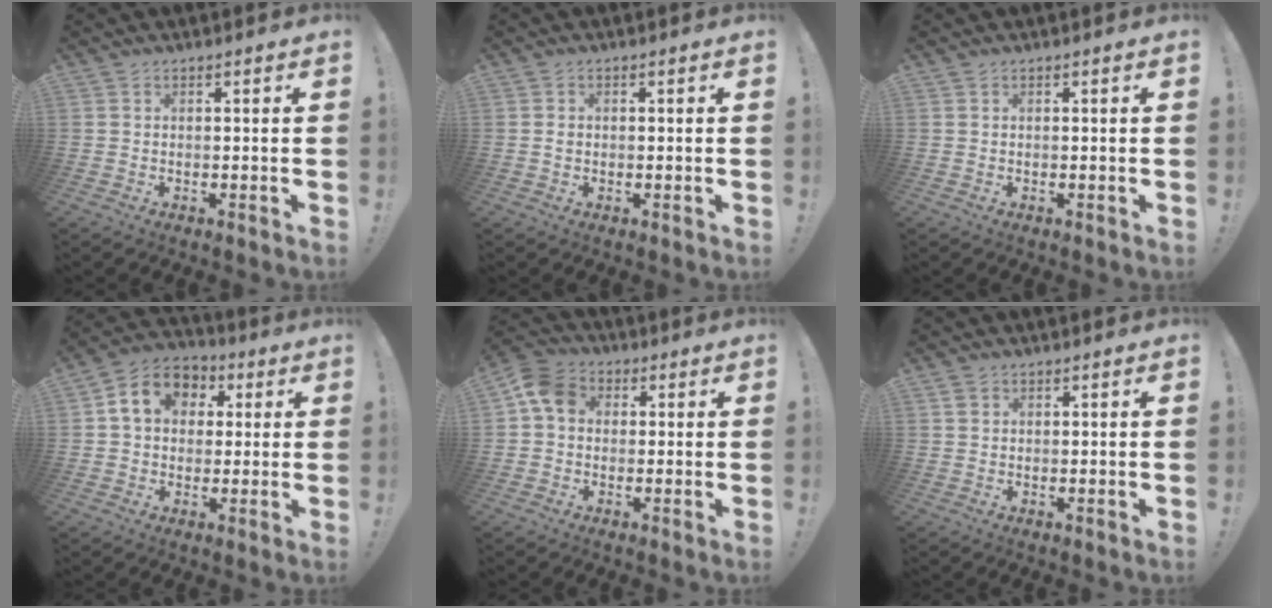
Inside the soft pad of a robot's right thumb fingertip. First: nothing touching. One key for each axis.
{"total": 0.8, "fx": -0.2, "fy": 0.7, "fz": 0.4, "tx": -0.014, "ty": 0.006, "tz": -0.002}
{"total": 0.0}
{"total": 11.6, "fx": 3.3, "fy": 9.3, "fz": 6.2, "tx": -0.094, "ty": 0.006, "tz": 0.067}
{"total": 7.9, "fx": 1.5, "fy": 6.0, "fz": 4.8, "tx": -0.090, "ty": 0.010, "tz": 0.034}
{"total": 1.2, "fx": 0.7, "fy": 0.9, "fz": 0.3, "tx": -0.005, "ty": 0.001, "tz": 0.013}